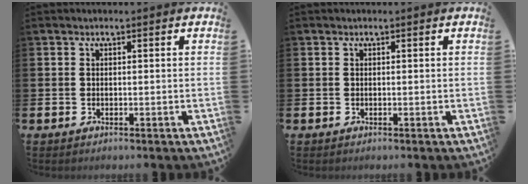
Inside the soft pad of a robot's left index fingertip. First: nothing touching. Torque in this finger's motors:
{"motor_torque": [0.00, 0.00, 0.00, 0.00]}